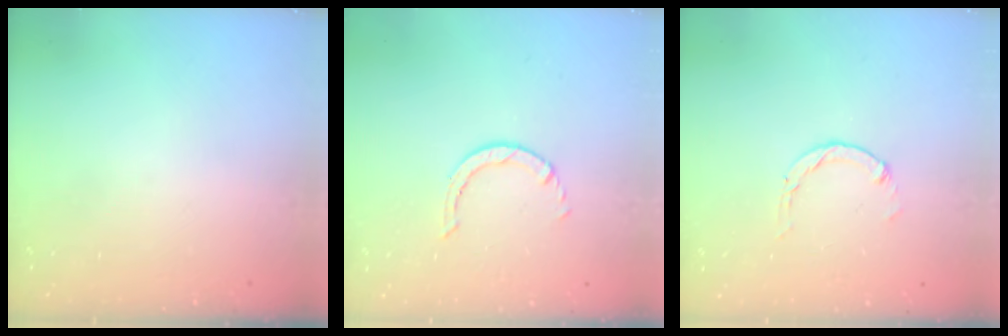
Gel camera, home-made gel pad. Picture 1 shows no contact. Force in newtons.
{"total": 0.6, "press": 0.6, "slide": 0.1}
{"total": 1.1, "press": 1.1, "slide": 0.2}